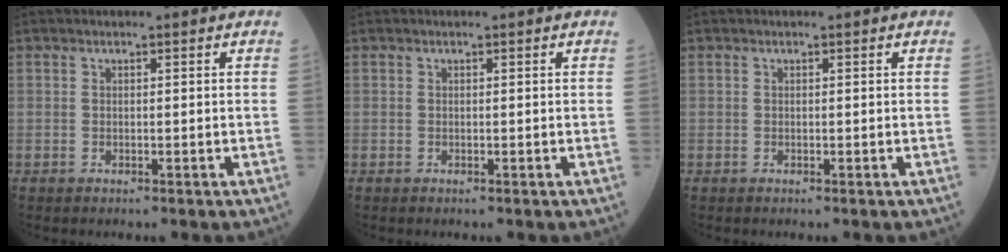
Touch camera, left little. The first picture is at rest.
{"total": 0.0}
{"total": 0.0}